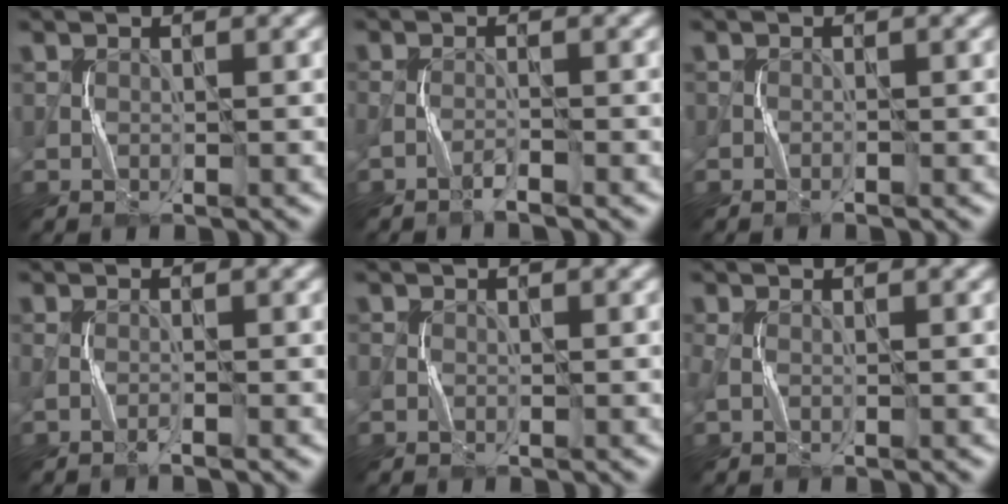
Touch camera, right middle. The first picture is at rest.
{"total": 1.4, "force": [-1.0, 0.1, 0.9], "torque": [-0.020, 0.002, -0.025]}
{"total": 0.5, "force": [-0.4, 0.1, 0.3], "torque": [-0.005, 0.003, -0.007]}
{"total": 1.1, "force": [-0.7, 0.2, 0.9], "torque": [-0.022, 0.002, -0.016]}
{"total": 0.9, "force": [-0.4, 0.8, 0.2], "torque": [-0.003, -0.001, -0.010]}
{"total": 1.0, "force": [0.0, 0.6, 0.8], "torque": [-0.023, 0.002, -0.003]}